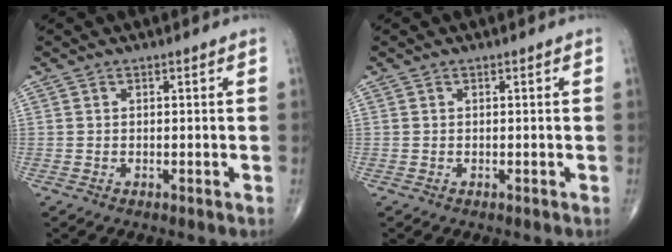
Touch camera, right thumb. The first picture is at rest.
{"total": 0.0}